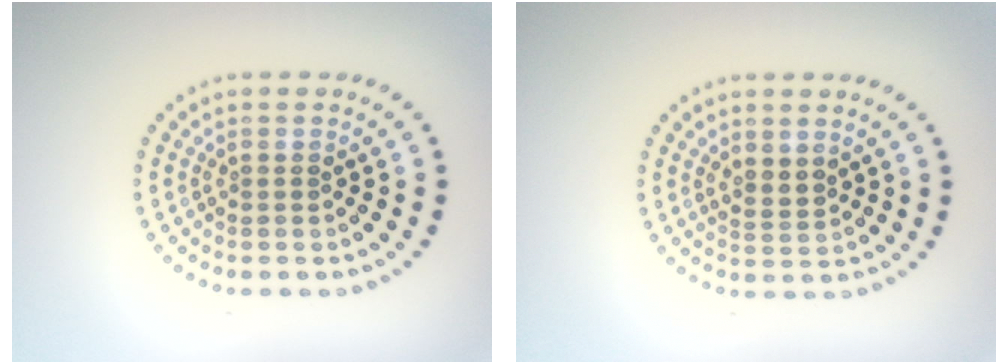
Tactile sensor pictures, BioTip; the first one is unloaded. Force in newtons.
{"total": 1.6, "press": 1.3, "slide": 1.0}